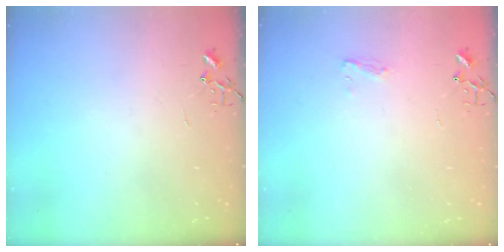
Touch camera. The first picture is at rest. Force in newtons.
{"total": 5.7, "press": 5.7, "slide": 0.7}